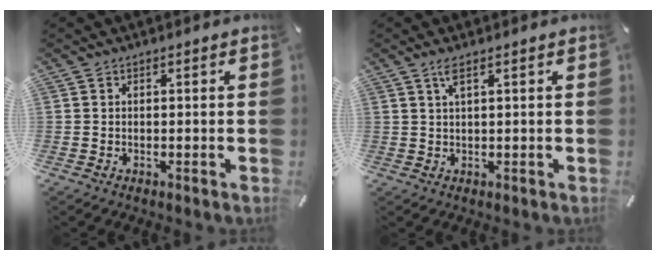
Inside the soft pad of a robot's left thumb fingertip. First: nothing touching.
{"total": 2.4, "force": [1.2, 0.3, 2.0], "torque": [-0.045, 0.001, 0.021]}